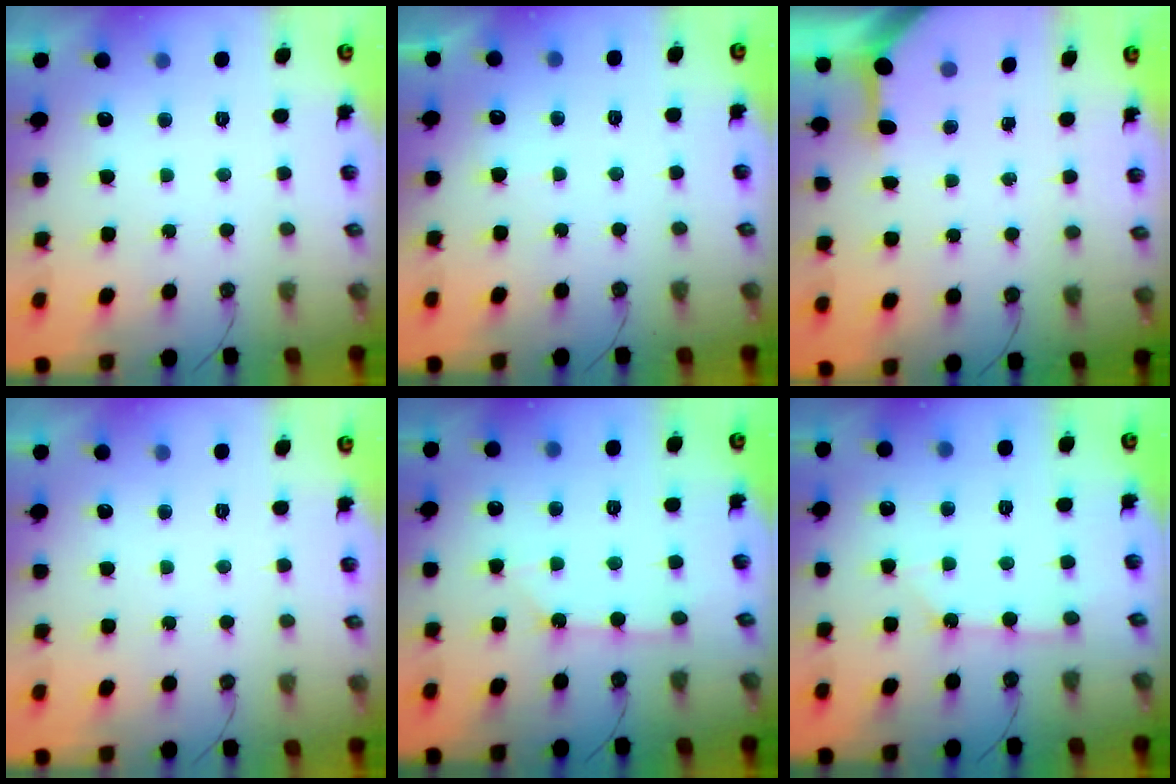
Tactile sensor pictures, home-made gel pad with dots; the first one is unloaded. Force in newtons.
{"total": 3.2, "press": 3.2, "slide": 0.4}
{"total": 3.4, "press": 3.4, "slide": 0.3}
{"total": 0.0}
{"total": 2.7, "press": 2.7, "slide": 0.4}
{"total": 2.7, "press": 2.7, "slide": 0.4}